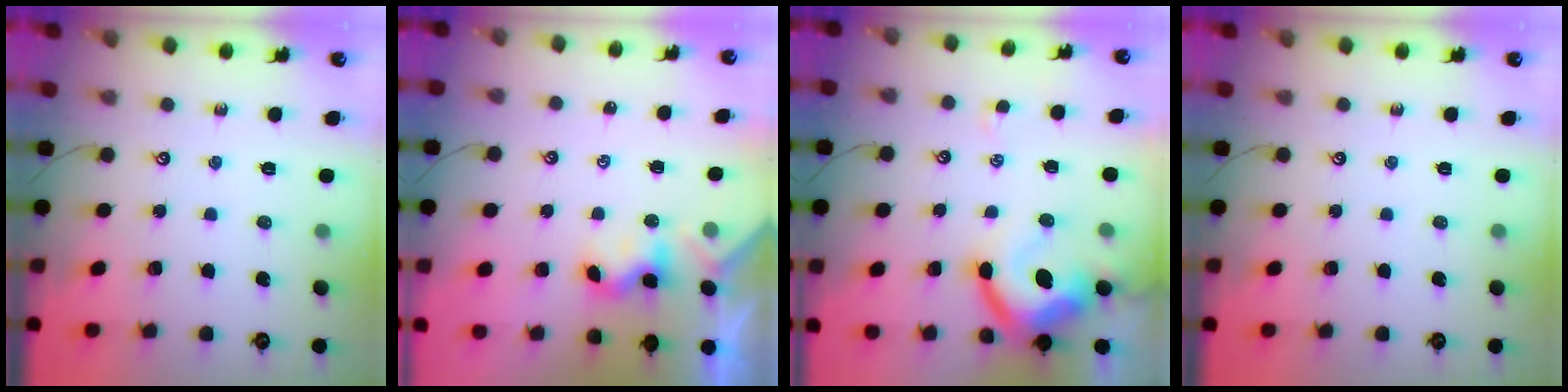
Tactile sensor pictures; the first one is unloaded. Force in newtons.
{"total": 1.5, "press": 1.5, "slide": 0.4}
{"total": 12.5, "press": 12.3, "slide": 1.9}
{"total": 0.0}